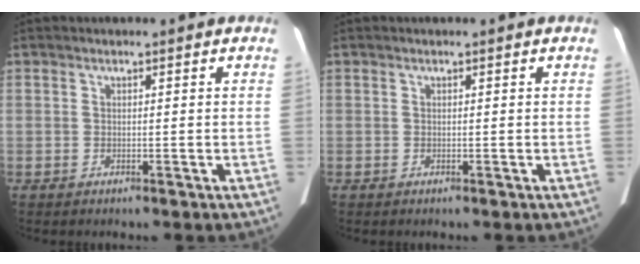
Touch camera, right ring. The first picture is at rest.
{"total": 0.0}